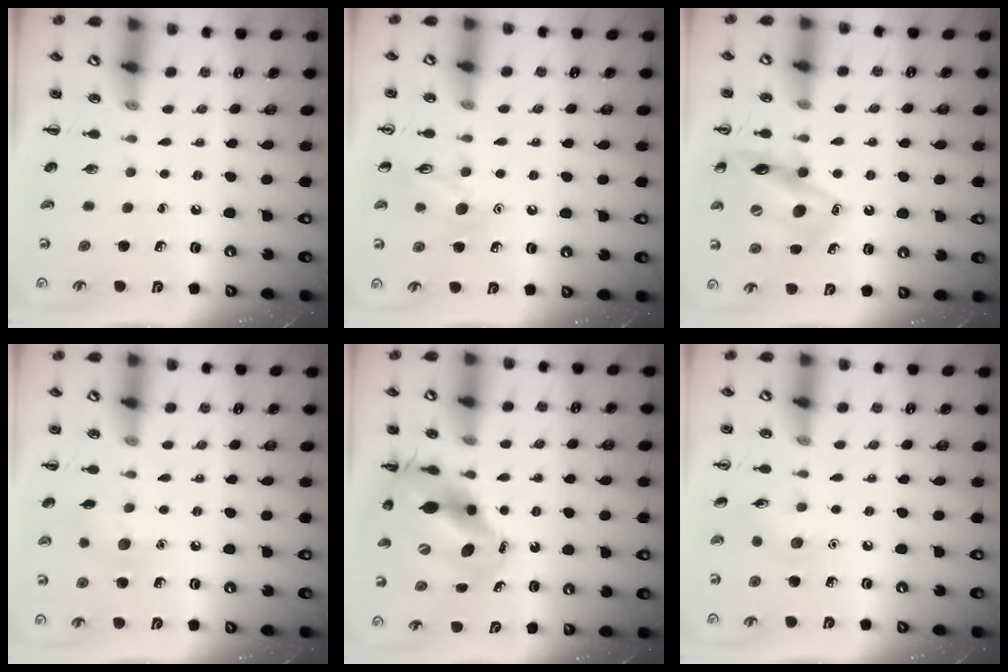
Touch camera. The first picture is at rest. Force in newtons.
{"total": 9.6, "press": 9.6, "slide": 0.9}
{"total": 15.5, "press": 15.1, "slide": 3.6}
{"total": 6.8, "press": 6.6, "slide": 1.5}
{"total": 10.7, "press": 10.5, "slide": 2.3}
{"total": 5.9, "press": 5.7, "slide": 1.6}